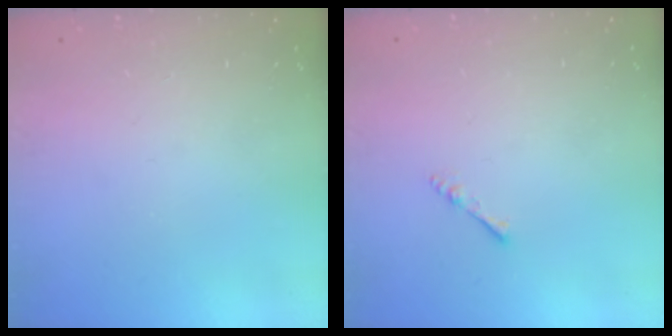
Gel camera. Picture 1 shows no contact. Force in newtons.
{"total": 2.4, "press": 2.3, "slide": 0.5}